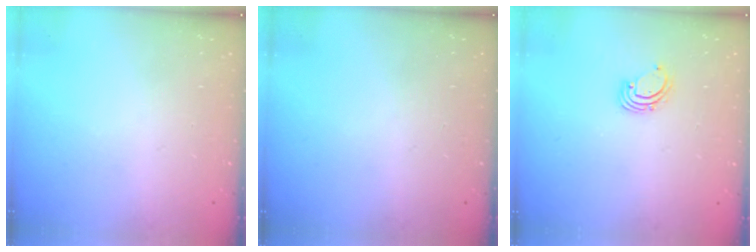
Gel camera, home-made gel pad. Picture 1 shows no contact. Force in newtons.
{"total": 0.0}
{"total": 1.6, "press": 1.6, "slide": 0.1}